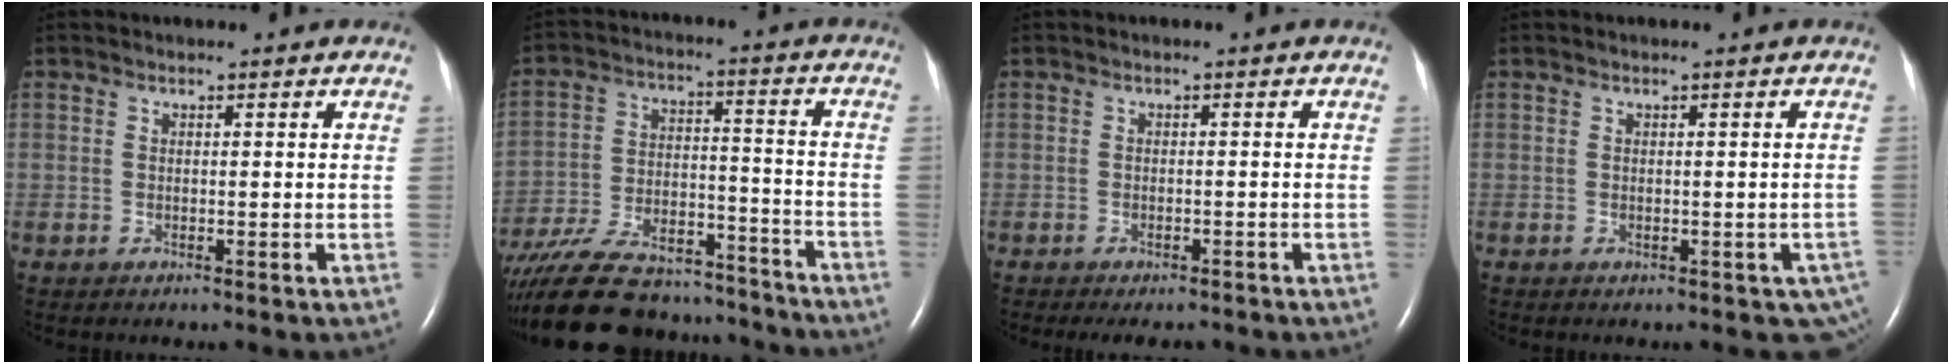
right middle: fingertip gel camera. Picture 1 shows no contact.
{"total": 25.5, "force": [-22.6, 6.8, 9.7], "torque": [-0.198, -0.014, -0.338]}
{"total": 5.8, "force": [-4.9, 2.0, 2.2], "torque": [-0.024, -0.005, -0.058]}
{"total": 3.6, "force": [-1.9, 2.1, 2.1], "torque": [-0.003, 0.004, -0.022]}